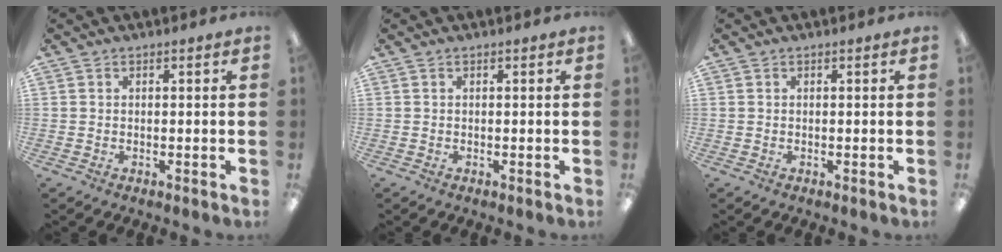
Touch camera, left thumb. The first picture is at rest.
{"total": 0.0}
{"total": 0.0}